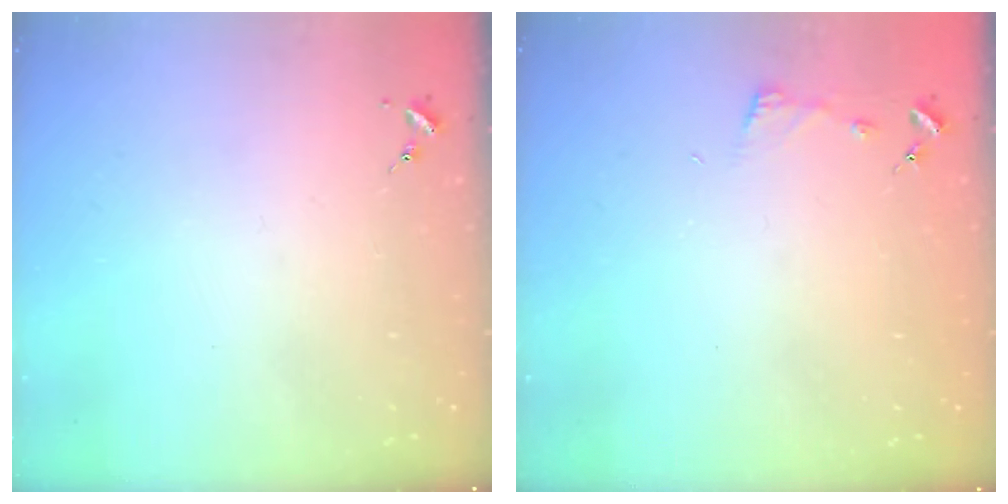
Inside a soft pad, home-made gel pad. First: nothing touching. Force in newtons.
{"total": 2.9, "press": 2.9, "slide": 0.3}